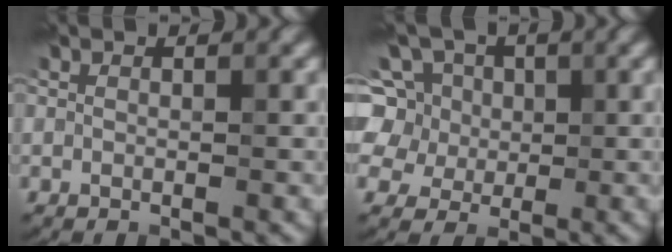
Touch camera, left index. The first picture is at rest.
{"total": 7.9, "force": [3.1, 6.4, 3.5], "torque": [-0.052, 0.024, 0.027]}